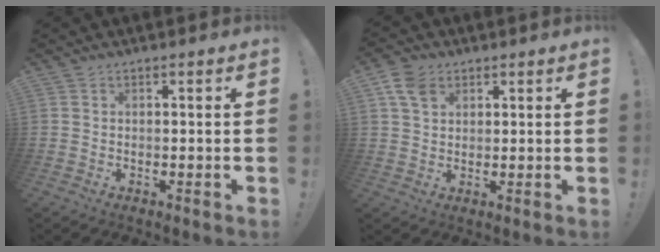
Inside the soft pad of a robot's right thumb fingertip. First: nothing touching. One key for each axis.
{"total": 6.7, "fx": 3.2, "fy": 4.6, "fz": 3.7, "tx": -0.071, "ty": 0.000, "tz": 0.066}